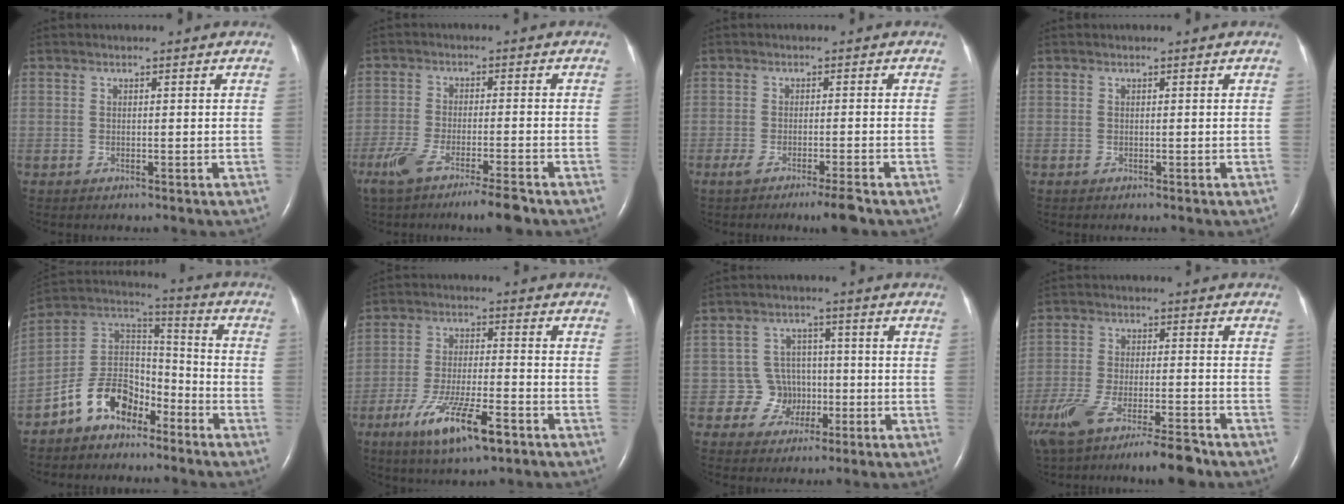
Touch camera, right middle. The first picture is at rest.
{"total": 9.4, "force": [-6.7, 0.8, 6.5], "torque": [-0.116, -0.019, -0.110]}
{"total": 4.0, "force": [-2.8, -0.4, 2.8], "torque": [-0.054, -0.011, -0.051]}
{"total": 0.0}
{"total": 10.7, "force": [-7.1, 6.2, 5.0], "torque": [-0.106, 0.039, -0.139]}
{"total": 11.6, "force": [-6.4, 2.3, 9.4], "torque": [-0.181, -0.019, -0.108]}
{"total": 5.3, "force": [-1.4, 5.1, 0.1], "torque": [0.009, 0.017, -0.018]}
{"total": 13.5, "force": [-10.1, 2.0, 8.7], "torque": [-0.172, -0.025, -0.172]}